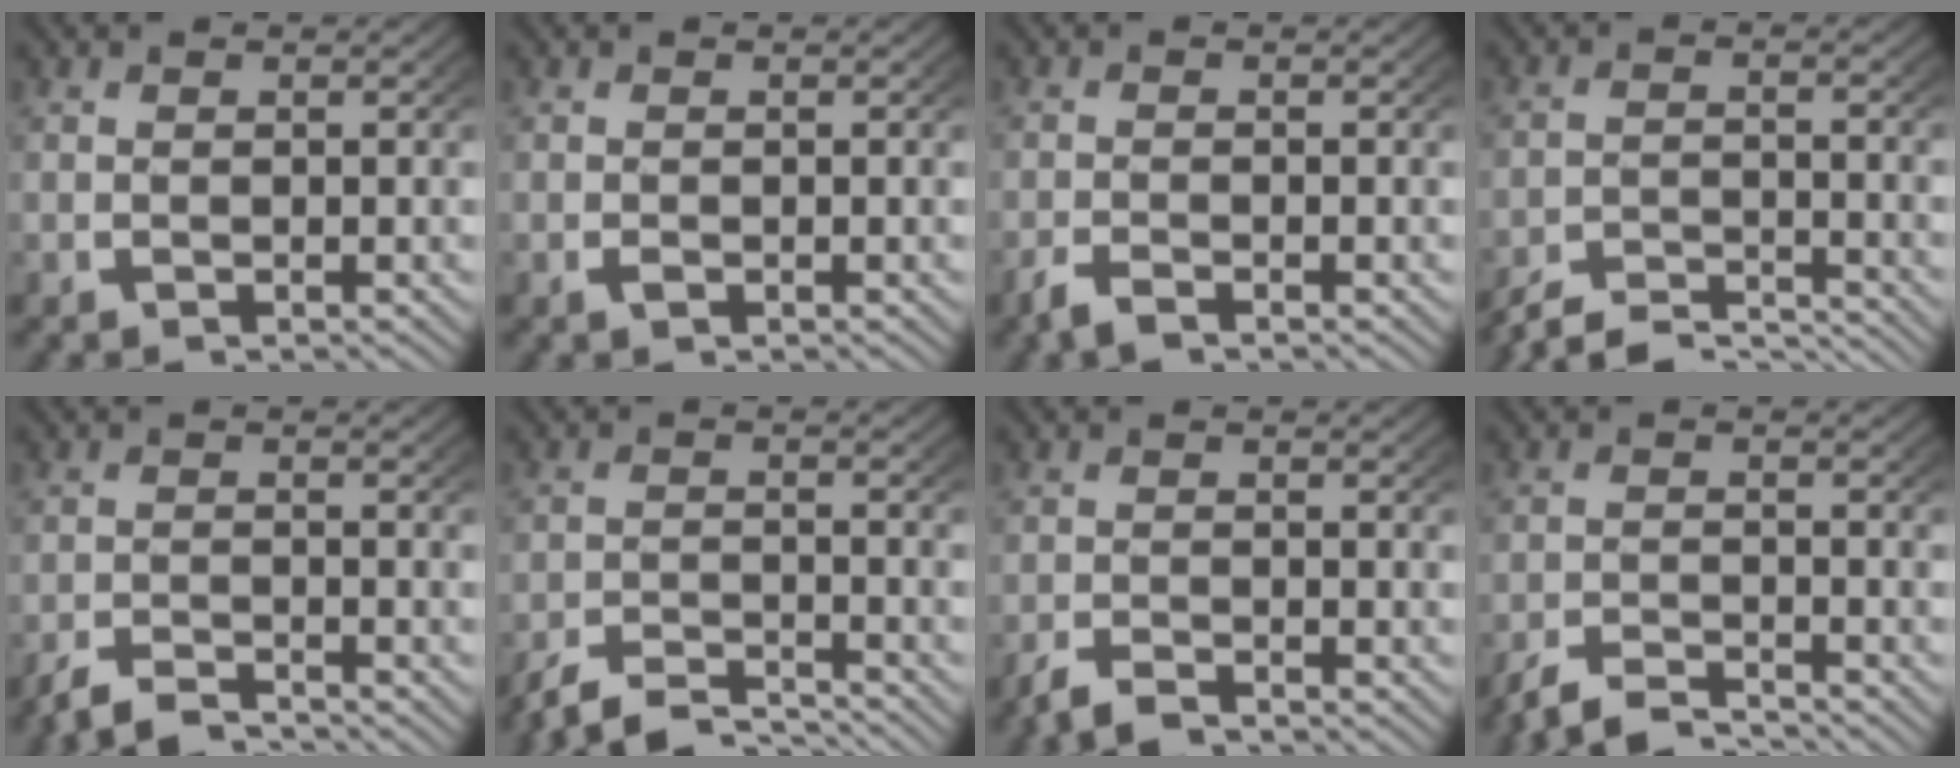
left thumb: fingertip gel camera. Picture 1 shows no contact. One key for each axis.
{"total": 0.6, "fx": -0.2, "fy": 0.3, "fz": 0.4, "tx": -0.008, "ty": -0.003, "tz": -0.004}
{"total": 1.6, "fx": -1.3, "fy": 0.6, "fz": 0.6, "tx": -0.012, "ty": -0.002, "tz": -0.030}
{"total": 5.9, "fx": -5.3, "fy": 1.6, "fz": 1.9, "tx": -0.035, "ty": -0.018, "tz": -0.091}
{"total": 2.6, "fx": -2.5, "fy": 0.6, "fz": 0.6, "tx": -0.012, "ty": -0.004, "tz": -0.051}
{"total": 4.7, "fx": -4.3, "fy": 1.2, "fz": 1.5, "tx": -0.029, "ty": -0.012, "tz": -0.078}
{"total": 1.9, "fx": -1.8, "fy": 0.6, "fz": 0.5, "tx": -0.009, "ty": -0.003, "tz": -0.038}
{"total": 3.4, "fx": -3.2, "fy": 0.8, "fz": 0.9, "tx": -0.018, "ty": -0.006, "tz": -0.062}